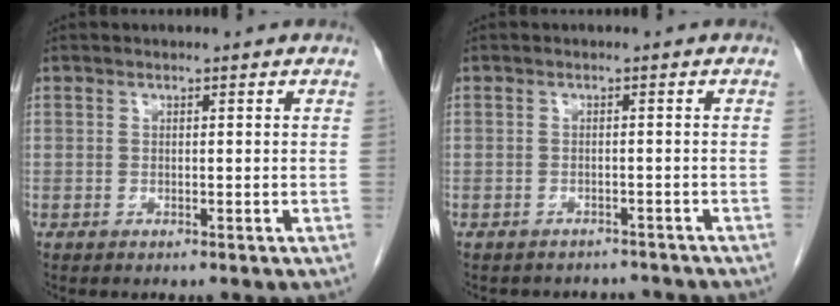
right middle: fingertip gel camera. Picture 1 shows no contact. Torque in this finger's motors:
{"motor_torque": [0.18, -0.17, 0.00, 0.01]}